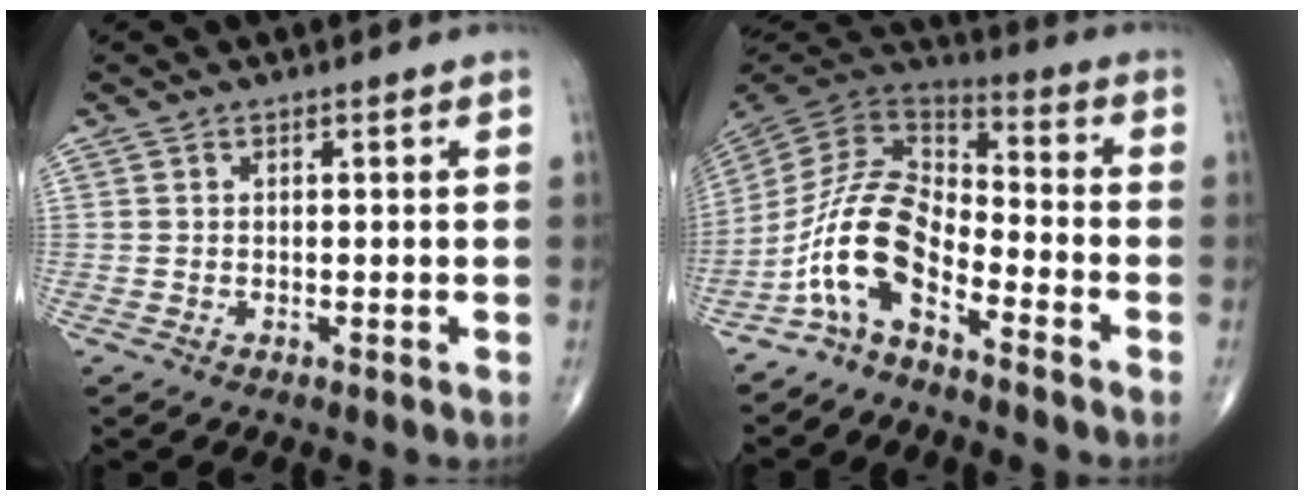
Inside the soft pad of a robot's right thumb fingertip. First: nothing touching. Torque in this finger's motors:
{"motor_torque": [0.89, -0.05, 1.53, -1.25, 0.48]}